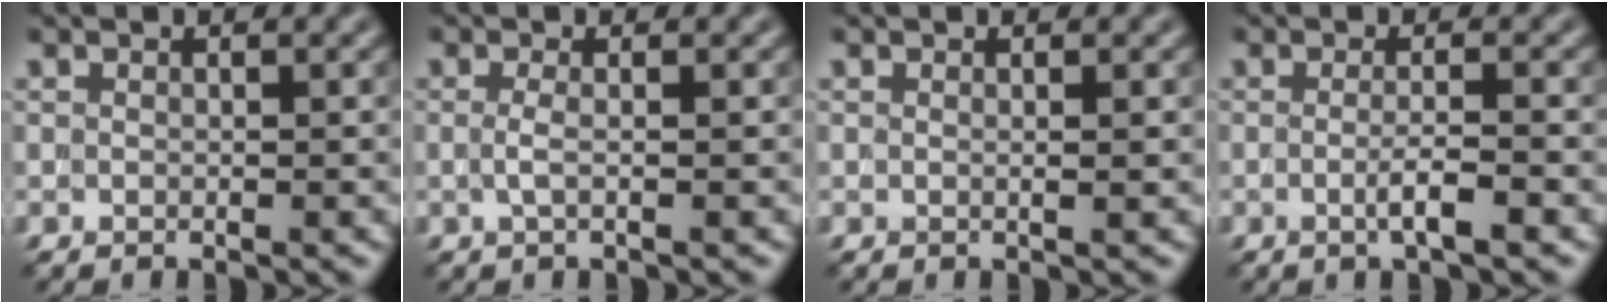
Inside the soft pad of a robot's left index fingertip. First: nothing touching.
{"total": 1.2, "force": [0.0, 0.4, 1.2], "torque": [-0.025, -0.002, -0.005]}
{"total": 0.9, "force": [0.1, 0.3, 0.9], "torque": [-0.008, 0.002, -0.003]}
{"total": 2.2, "force": [-0.5, 0.3, 2.1], "torque": [-0.038, -0.001, -0.013]}